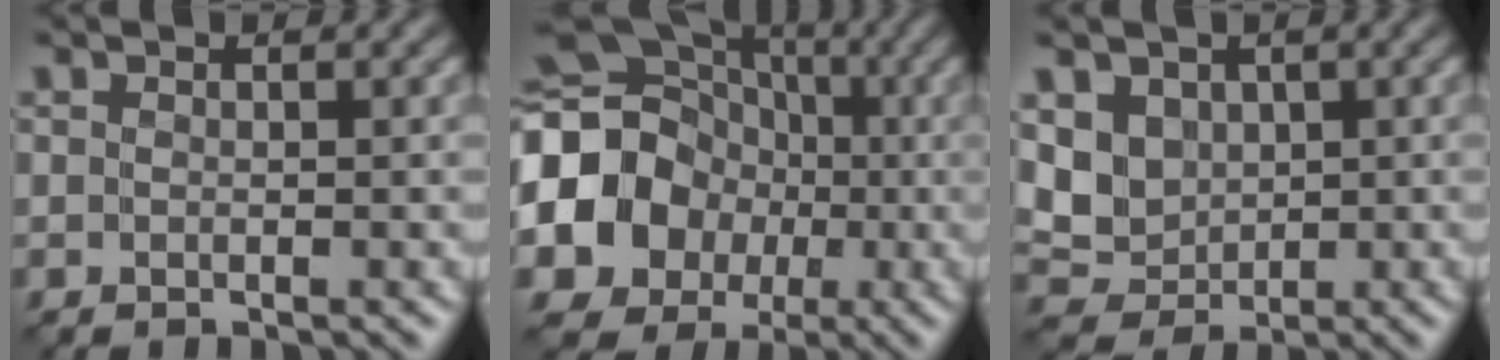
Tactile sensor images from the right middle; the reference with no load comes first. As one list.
[{"total": 14.9, "force": [-1.6, 13.2, 6.7], "torque": [-0.146, -0.009, -0.057]}, {"total": 3.5, "force": [1.0, 3.1, 1.2], "torque": [-0.028, -0.003, 0.015]}]